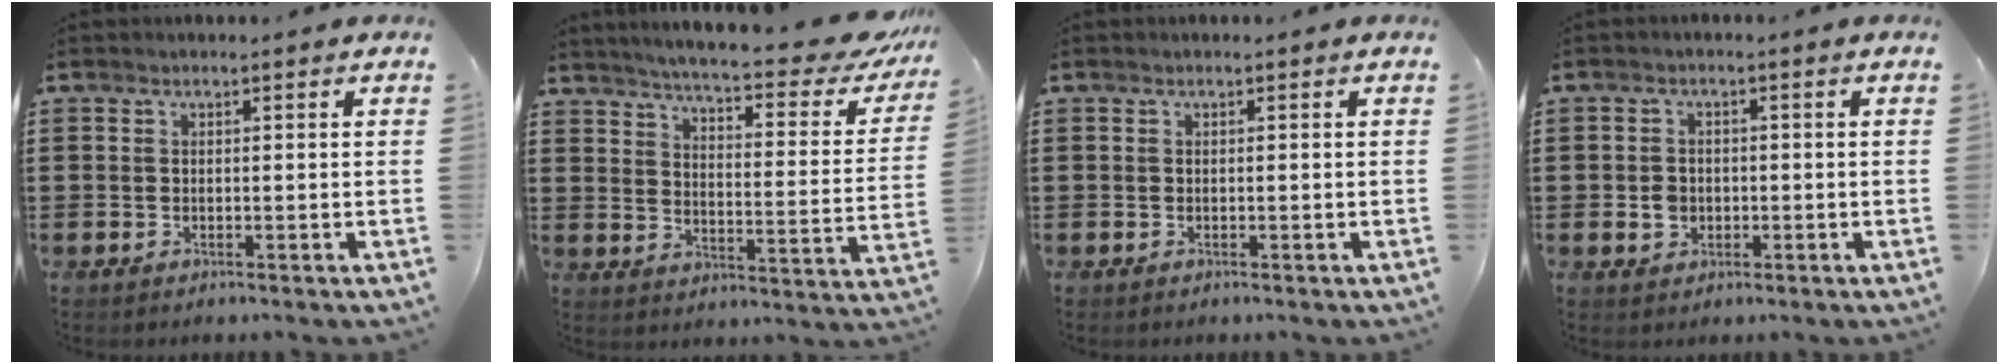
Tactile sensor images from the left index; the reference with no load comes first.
{"total": 6.0, "force": [5.3, -0.4, 2.8], "torque": [-0.070, -0.044, 0.085]}
{"total": 0.0}
{"total": 2.3, "force": [-0.3, 2.0, 1.0], "torque": [-0.024, 0.005, -0.008]}